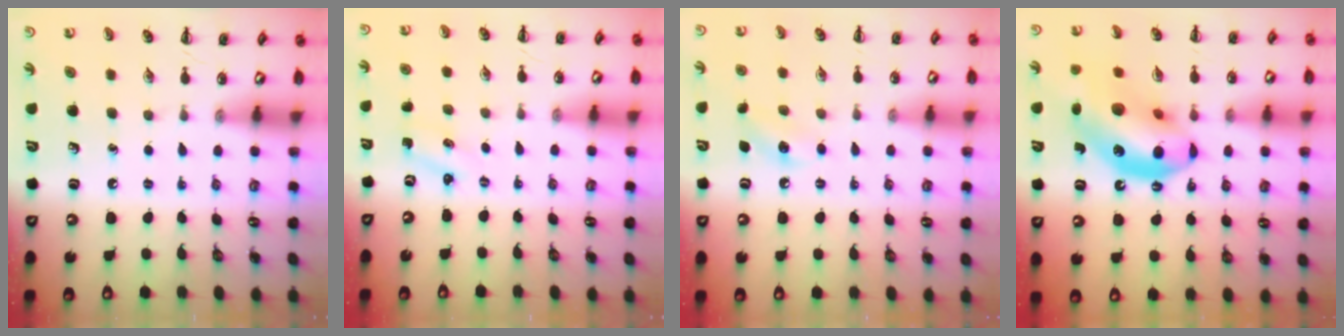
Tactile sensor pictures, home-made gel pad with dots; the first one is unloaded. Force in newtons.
{"total": 1.3, "press": 1.2, "slide": 0.3}
{"total": 7.4, "press": 7.1, "slide": 1.7}
{"total": 16.9, "press": 16.4, "slide": 4.3}